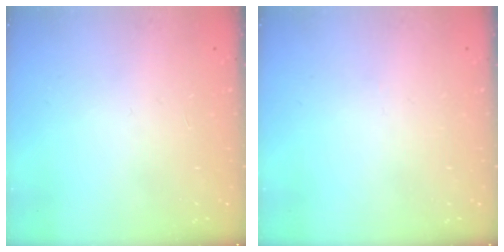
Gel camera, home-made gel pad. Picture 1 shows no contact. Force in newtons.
{"total": 0.0}